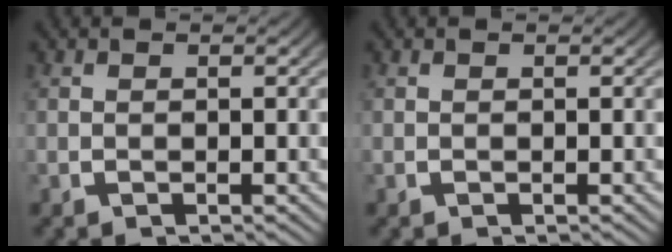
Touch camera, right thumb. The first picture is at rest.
{"total": 0.0}